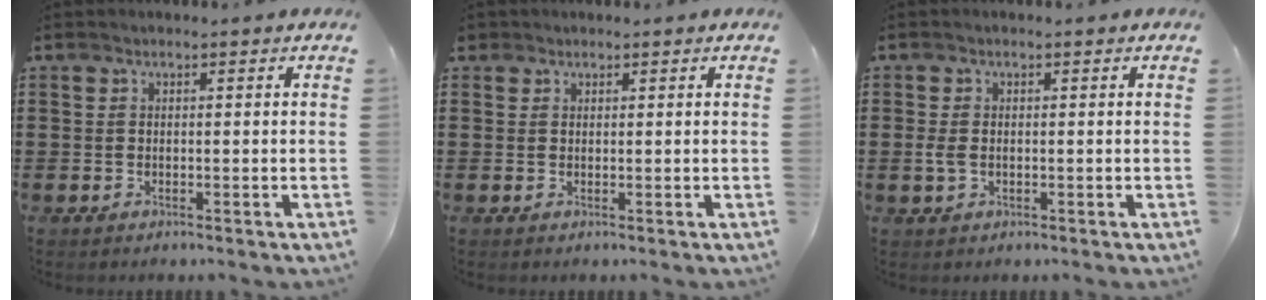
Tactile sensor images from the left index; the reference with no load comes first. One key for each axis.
{"total": 1.0, "fx": 0.7, "fy": 0.7, "fz": 0.2, "tx": -0.008, "ty": 0.005, "tz": 0.014}
{"total": 2.1, "fx": -0.2, "fy": 1.2, "fz": 1.7, "tx": -0.050, "ty": -0.003, "tz": -0.008}